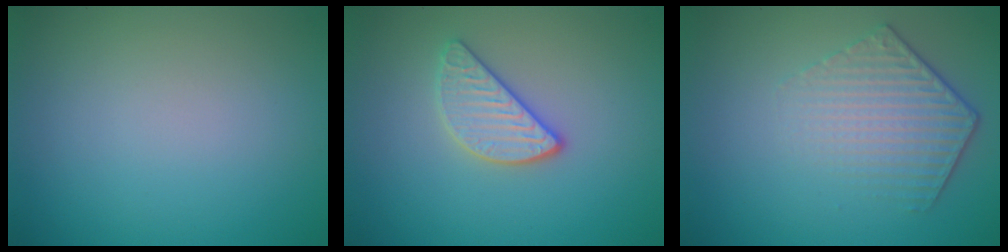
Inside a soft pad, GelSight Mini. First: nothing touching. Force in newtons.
{"total": 2.8, "press": 2.7, "slide": 0.9}
{"total": 4.4, "press": 3.0, "slide": 3.1}